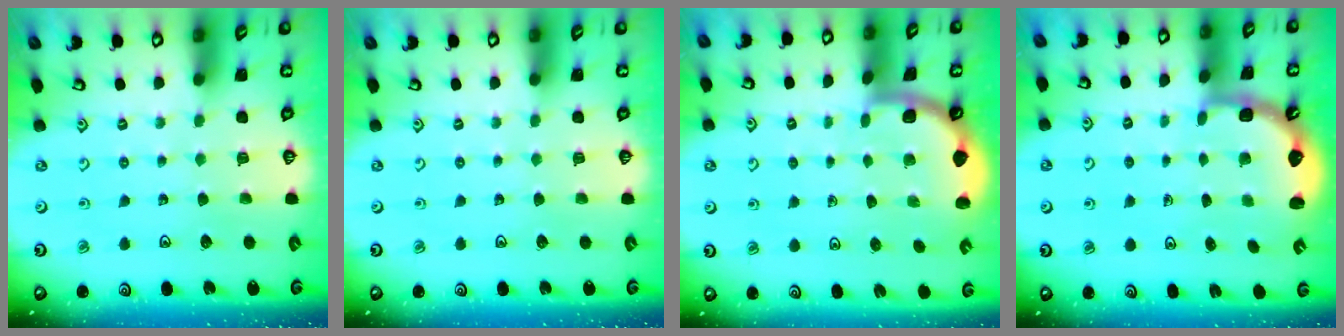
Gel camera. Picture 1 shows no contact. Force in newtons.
{"total": 0.0}
{"total": 1.7, "press": 1.6, "slide": 0.1}
{"total": 2.5, "press": 2.1, "slide": 1.3}